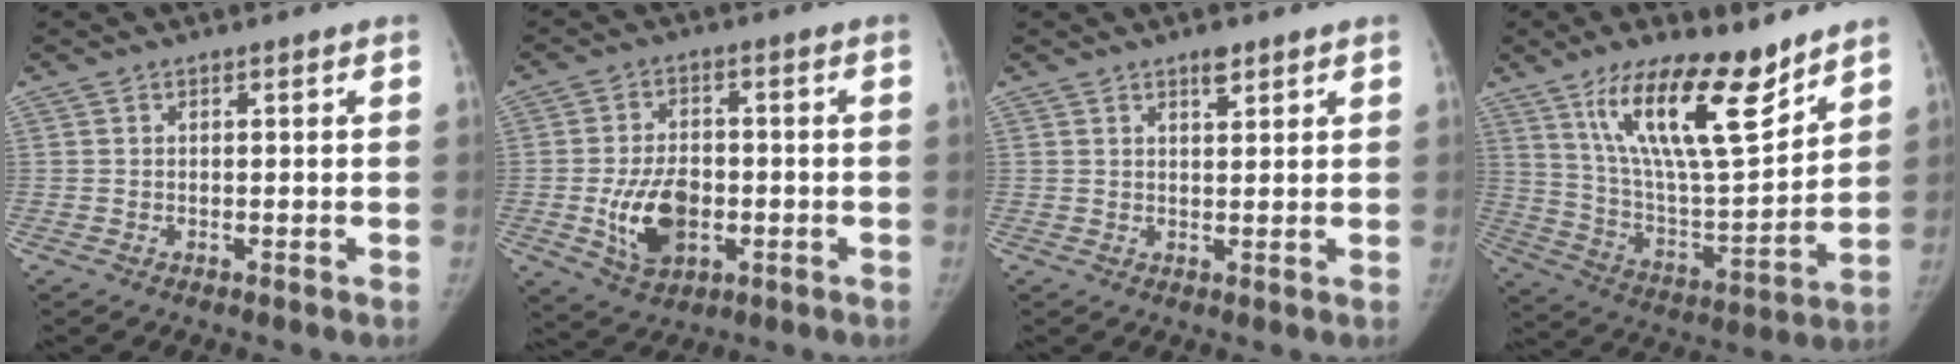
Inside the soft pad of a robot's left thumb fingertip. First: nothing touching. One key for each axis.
{"total": 10.6, "fx": -2.2, "fy": 6.8, "fz": 7.9, "tx": -0.121, "ty": 0.004, "tz": -0.031}
{"total": 2.7, "fx": 1.9, "fy": 0.9, "fz": 1.7, "tx": -0.021, "ty": -0.012, "tz": 0.031}
{"total": 20.6, "fx": 12.9, "fy": 6.1, "fz": 14.8, "tx": -0.224, "ty": -0.071, "tz": 0.235}